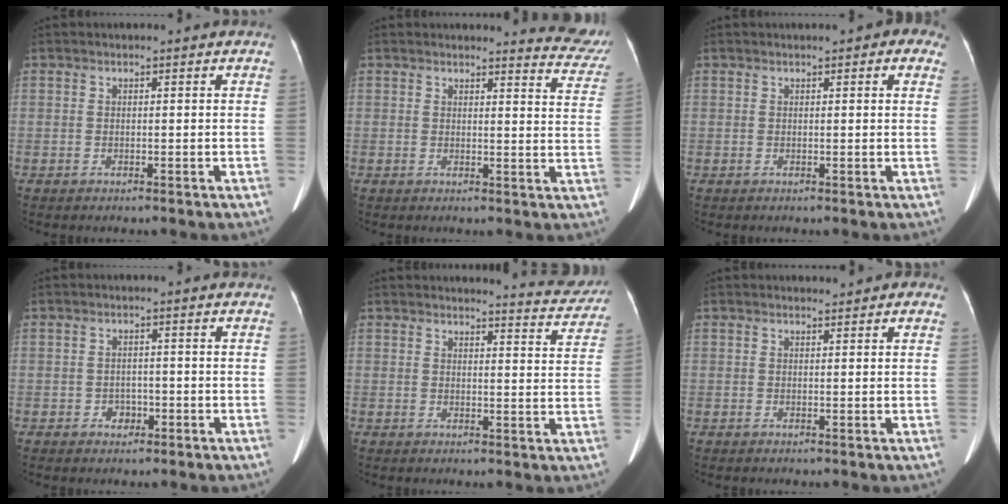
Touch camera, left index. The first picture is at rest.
{"total": 7.6, "force": [7.6, 0.5, 0.1], "torque": [0.013, -0.060, 0.057]}
{"total": 4.4, "force": [2.7, 1.4, 3.2], "torque": [-0.026, 0.018, 0.023]}
{"total": 2.0, "force": [-0.9, 1.6, 0.8], "torque": [-0.009, 0.005, -0.010]}
{"total": 7.1, "force": [7.0, 0.4, 0.3], "torque": [-0.001, -0.030, 0.067]}
{"total": 1.1, "force": [1.0, 0.3, 0.3], "torque": [-0.006, 0.004, 0.014]}